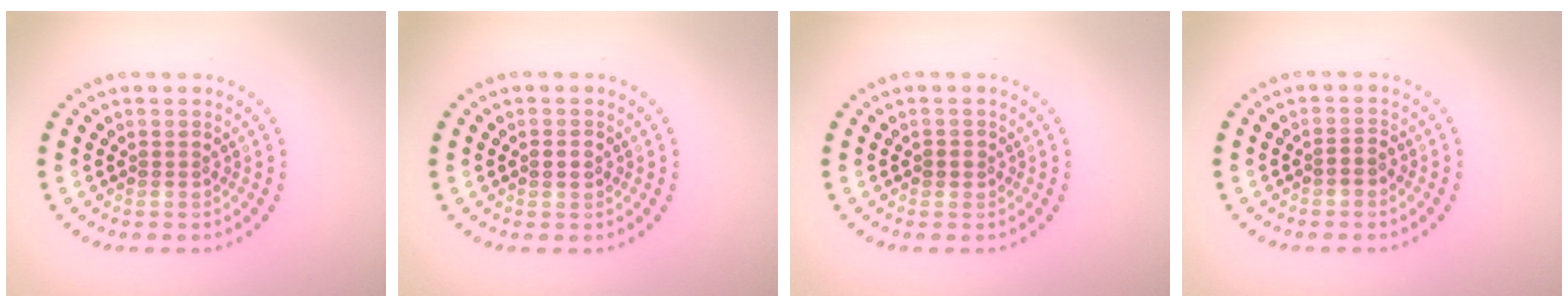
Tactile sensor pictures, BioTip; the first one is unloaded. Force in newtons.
{"total": 1.4, "press": 1.4, "slide": 0.2}
{"total": 0.9, "press": 0.8, "slide": 0.4}
{"total": 1.3, "press": 1.1, "slide": 0.7}